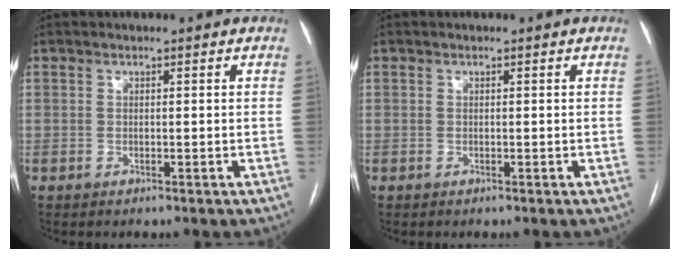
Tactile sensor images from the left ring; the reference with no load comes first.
{"total": 0.0}